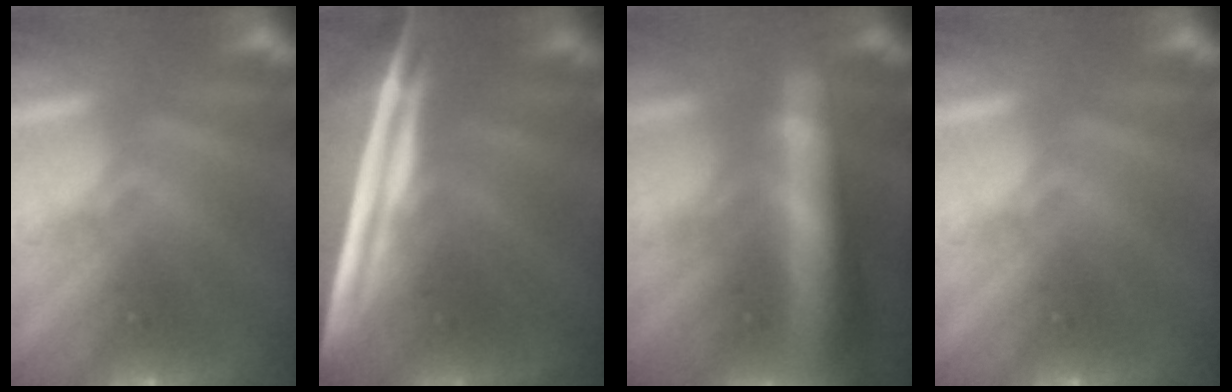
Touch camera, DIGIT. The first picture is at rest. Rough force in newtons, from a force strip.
{"total": 7.1}
{"total": 9.4}
{"total": 0.0}